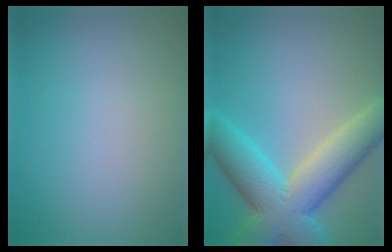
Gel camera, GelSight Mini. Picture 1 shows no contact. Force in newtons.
{"total": 9.6, "press": 9.6, "slide": 0.4}